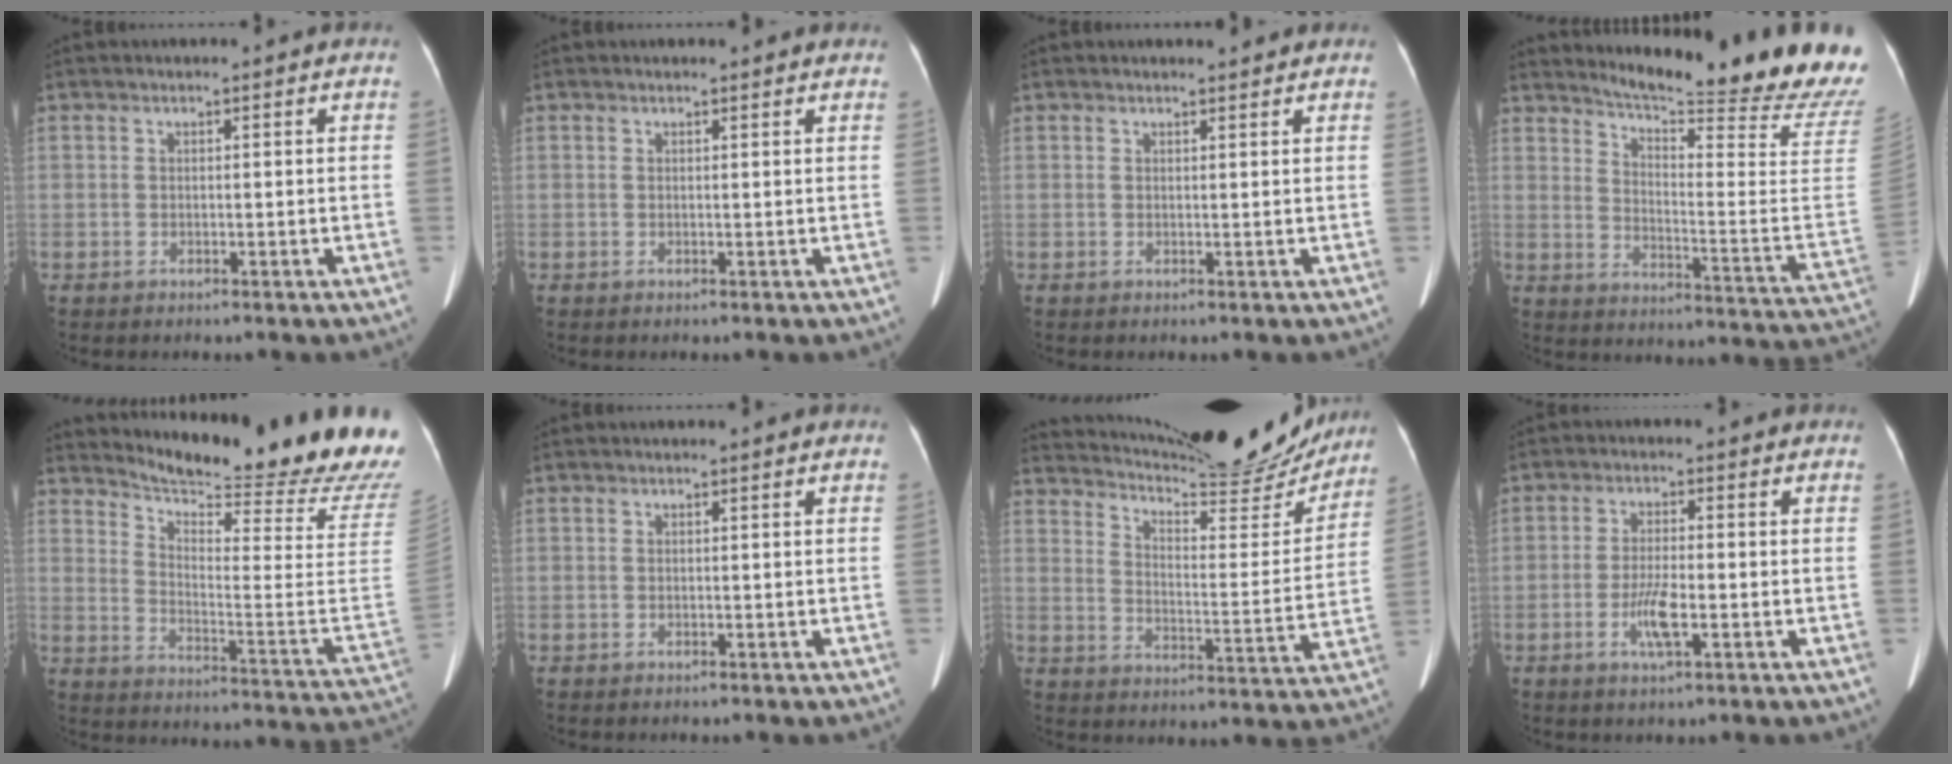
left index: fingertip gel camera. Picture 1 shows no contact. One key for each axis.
{"total": 1.8, "fx": 1.7, "fy": 0.3, "fz": 0.4, "tx": -0.012, "ty": 0.010, "tz": 0.017}
{"total": 1.7, "fx": 1.7, "fy": 0.2, "fz": 0.4, "tx": -0.009, "ty": 0.002, "tz": 0.023}
{"total": 23.1, "fx": 21.1, "fy": -1.8, "fz": 9.3, "tx": -0.151, "ty": -0.139, "tz": 0.265}
{"total": 25.6, "fx": 23.9, "fy": -0.1, "fz": 9.3, "tx": -0.151, "ty": -0.140, "tz": 0.299}
{"total": 0.0}
{"total": 22.9, "fx": 21.3, "fy": 3.2, "fz": 7.8, "tx": -0.121, "ty": -0.044, "tz": 0.281}
{"total": 4.5, "fx": -1.5, "fy": 0.7, "fz": 4.2, "tx": -0.085, "ty": -0.005, "tz": -0.028}